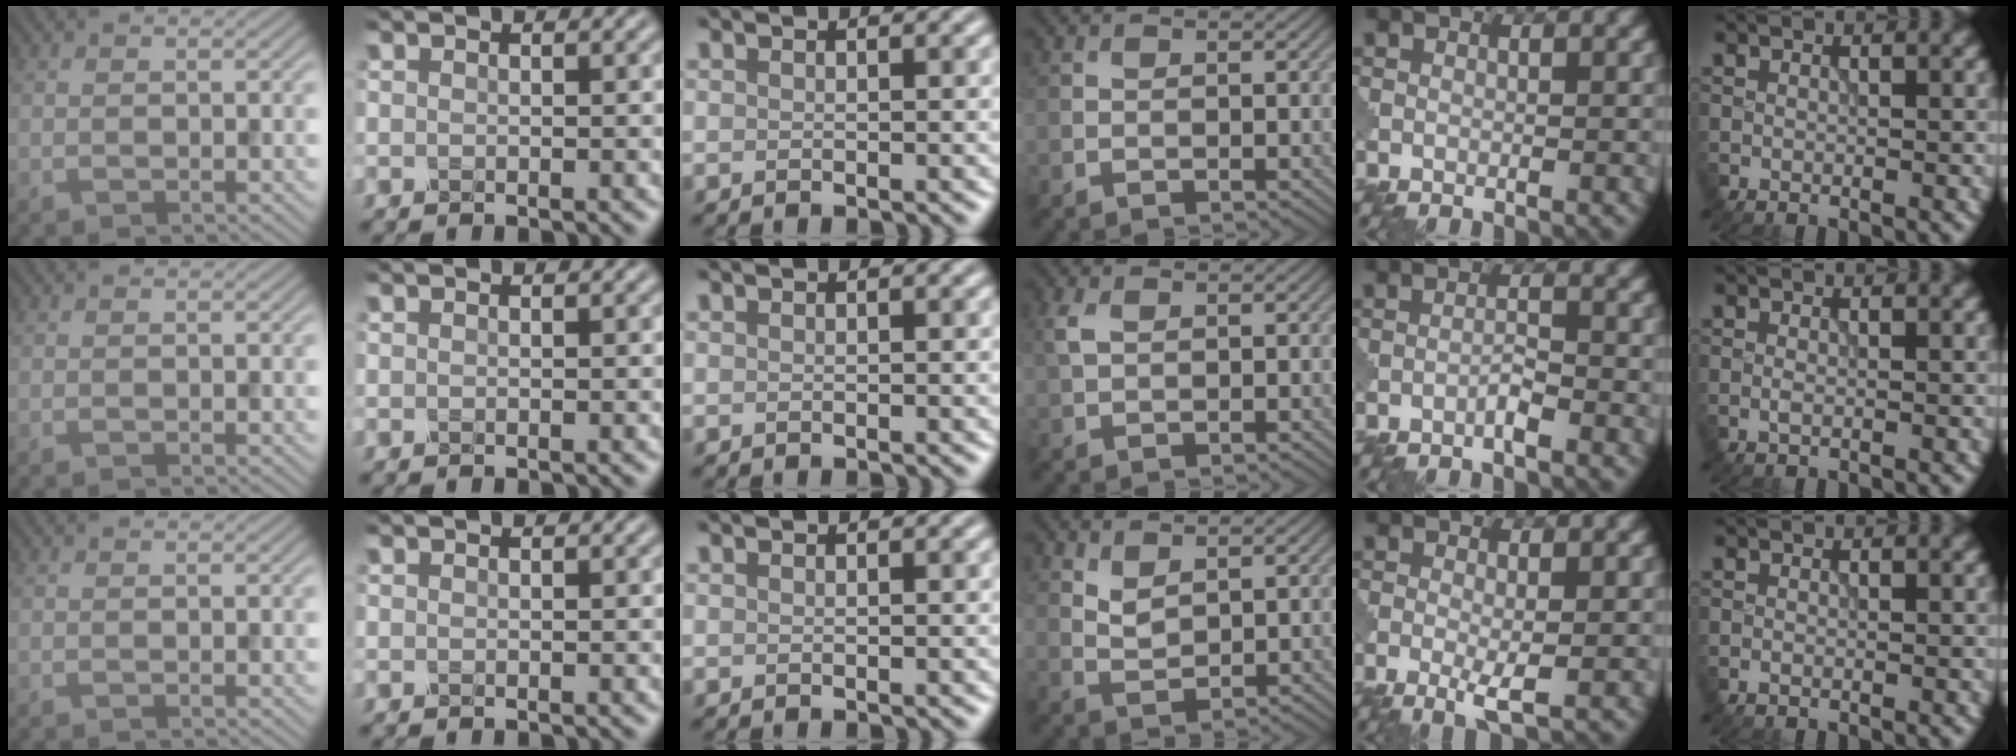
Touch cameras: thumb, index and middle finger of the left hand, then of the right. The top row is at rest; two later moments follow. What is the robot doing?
{"motion": "squeeze", "object": "clothespin"}